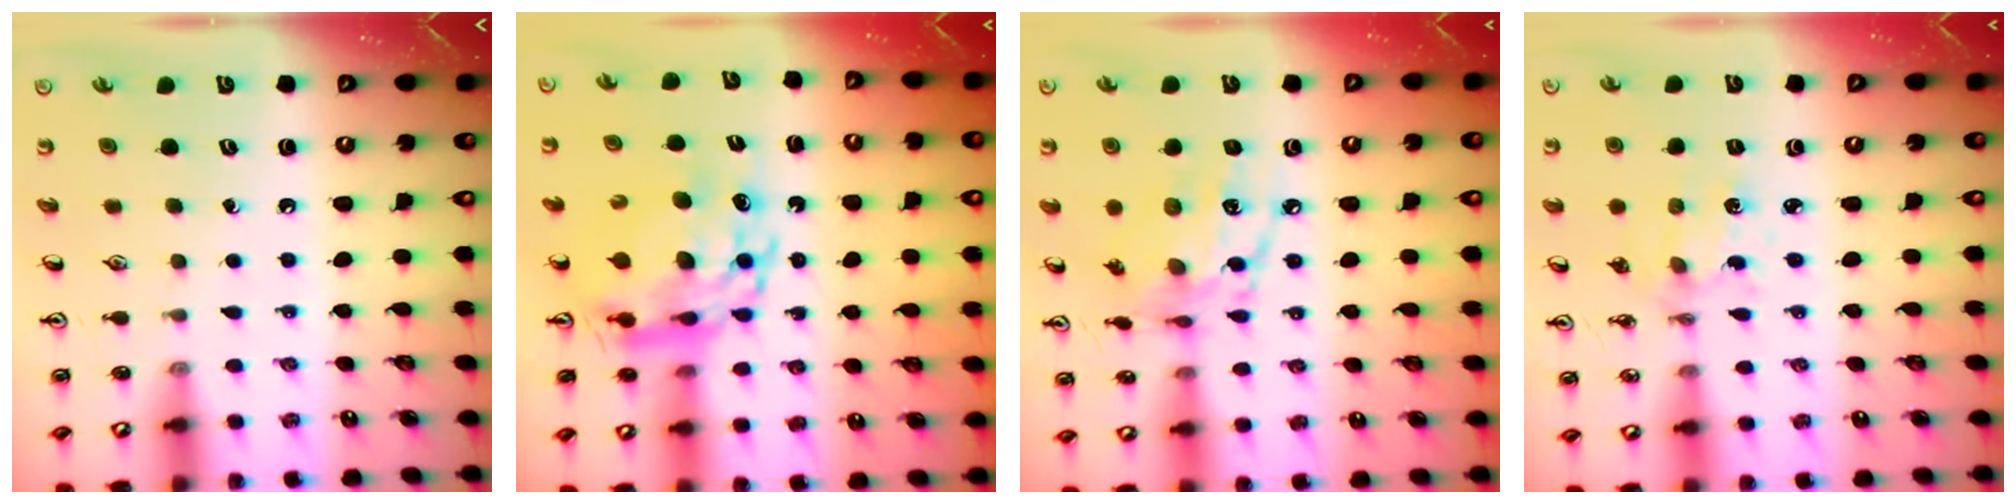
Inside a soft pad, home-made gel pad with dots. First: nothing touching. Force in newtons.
{"total": 13.1, "press": 13.0, "slide": 1.3}
{"total": 11.1, "press": 11.1, "slide": 0.6}
{"total": 1.8, "press": 1.7, "slide": 0.3}